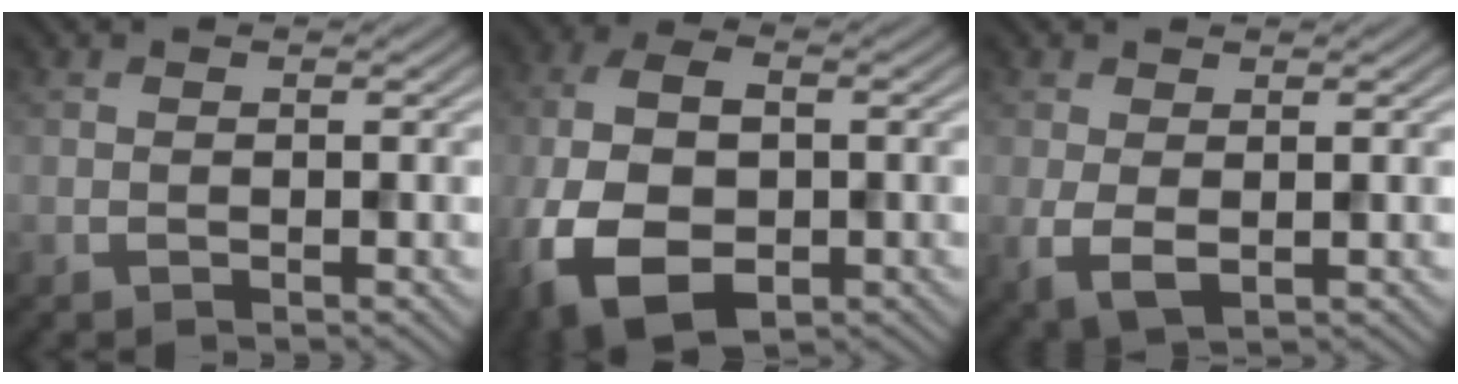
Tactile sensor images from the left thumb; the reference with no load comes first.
{"total": 11.6, "force": [-3.8, 6.8, 8.6], "torque": [-0.212, -0.021, -0.068]}
{"total": 2.9, "force": [0.2, 1.6, 2.4], "torque": [-0.063, -0.008, 0.006]}